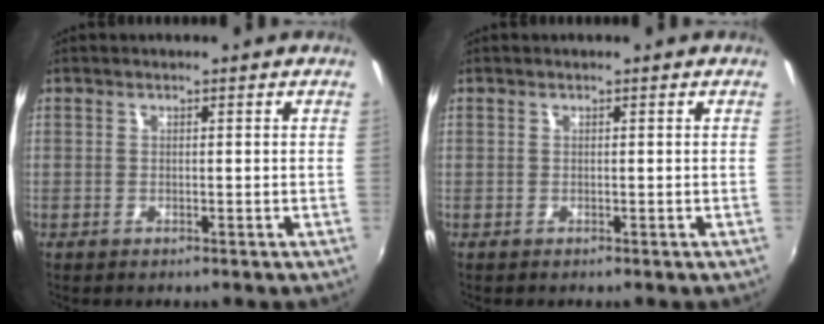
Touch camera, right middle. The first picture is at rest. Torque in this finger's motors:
{"motor_torque": [0.02, 0.11, 0.03, 0.01]}